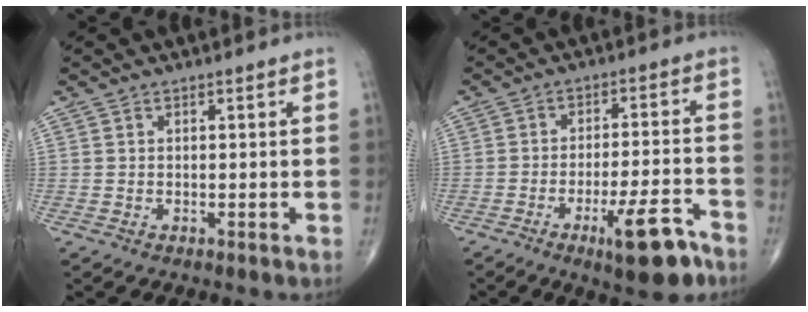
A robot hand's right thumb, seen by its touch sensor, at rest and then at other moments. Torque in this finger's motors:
{"motor_torque": [3.71, 1.33, 1.04, -1.72, 0.48]}